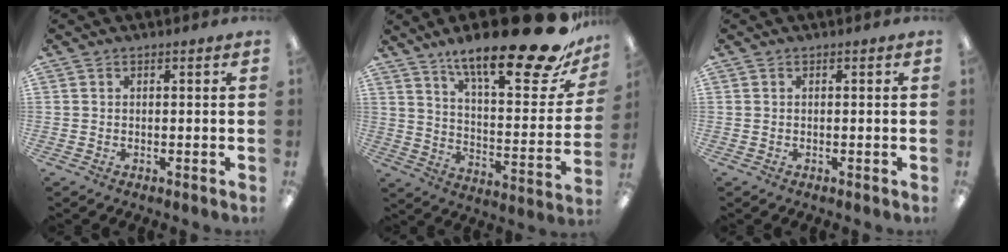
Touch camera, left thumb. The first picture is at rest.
{"total": 24.4, "force": [17.7, 5.8, 15.7], "torque": [-0.236, -0.123, 0.283]}
{"total": 0.0}